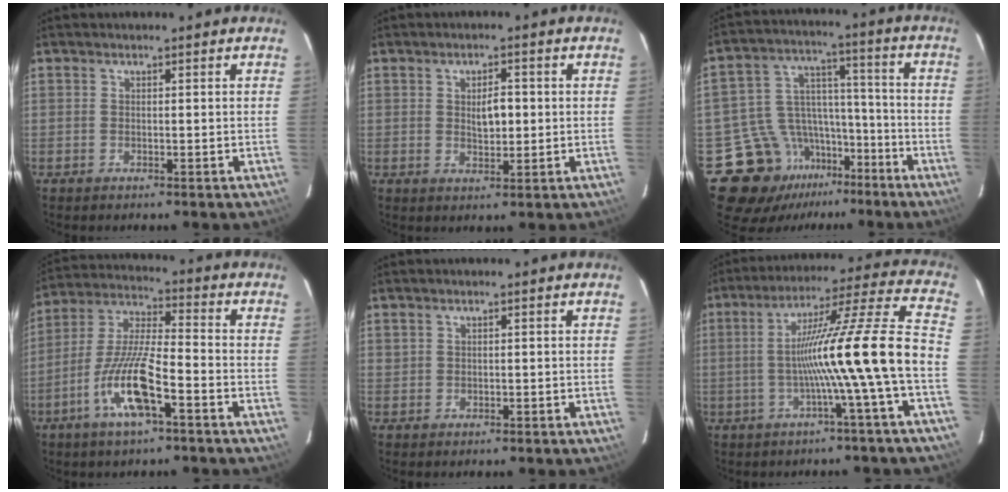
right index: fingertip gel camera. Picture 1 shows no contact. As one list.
[{"total": 3.9, "force": [0.3, 1.6, 3.5], "torque": [-0.059, 0.000, 0.010]}, {"total": 16.0, "force": [-9.9, 11.4, 5.2], "torque": [-0.083, 0.083, -0.148]}, {"total": 12.3, "force": [-5.5, 1.9, 10.9], "torque": [-0.223, -0.003, -0.105]}, {"total": 0.6, "force": [0.2, 0.5, 0.2], "torque": [-0.002, 0.004, 0.004]}, {"total": 15.5, "force": [-3.2, -2.6, 15.0], "torque": [-0.238, 0.017, -0.058]}]